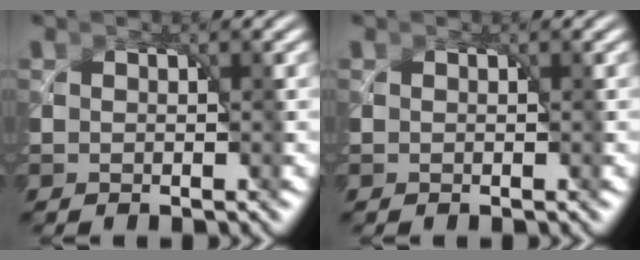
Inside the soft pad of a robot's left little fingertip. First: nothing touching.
{"total": 0.0}